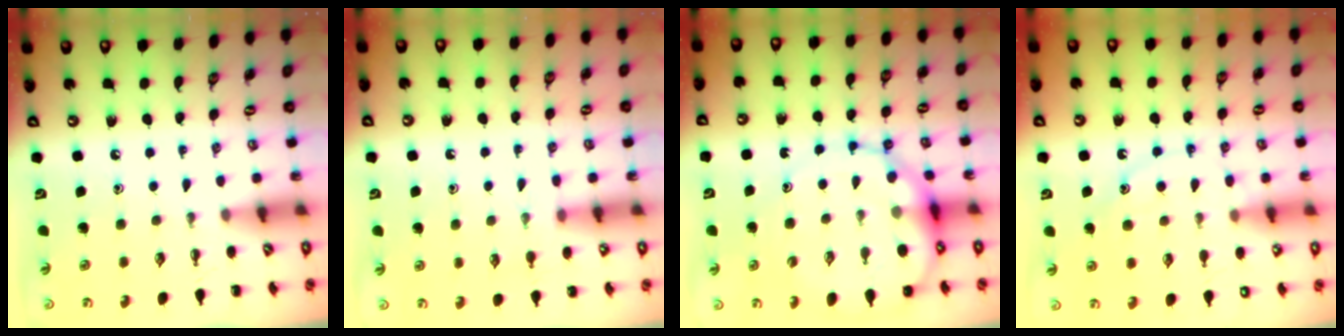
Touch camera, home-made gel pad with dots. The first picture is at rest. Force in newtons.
{"total": 4.9, "press": 4.8, "slide": 1.2}
{"total": 14.4, "press": 13.9, "slide": 3.7}
{"total": 13.0, "press": 13.0, "slide": 0.9}